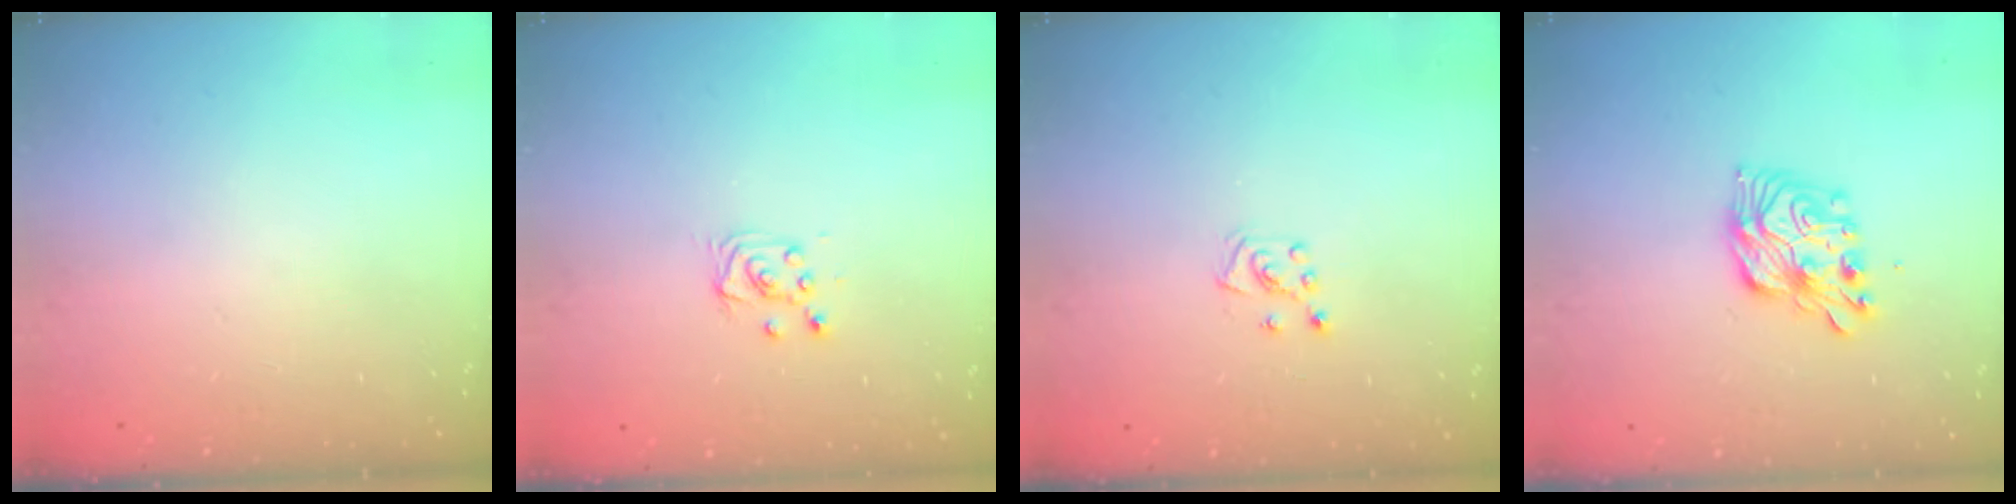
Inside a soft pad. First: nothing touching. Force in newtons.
{"total": 4.6, "press": 4.6, "slide": 0.5}
{"total": 5.3, "press": 5.3, "slide": 0.5}
{"total": 11.8, "press": 11.8, "slide": 0.4}